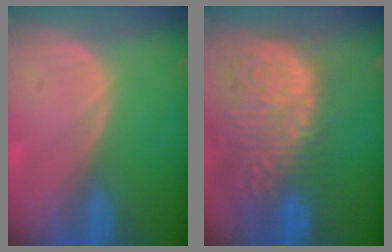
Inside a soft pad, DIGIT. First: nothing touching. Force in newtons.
{"total": 15.4, "press": 12.7, "slide": 8.7}